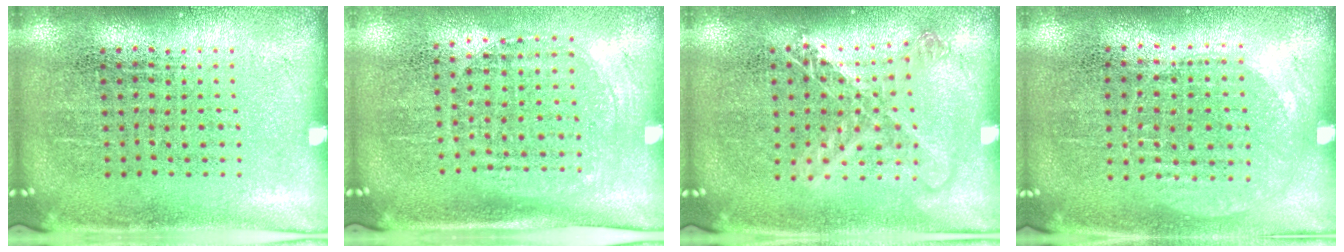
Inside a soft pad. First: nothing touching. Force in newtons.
{"total": 1.5, "press": 1.2, "slide": 0.8}
{"total": 1.3, "press": 1.2, "slide": 0.6}
{"total": 0.9, "press": 0.8, "slide": 0.4}